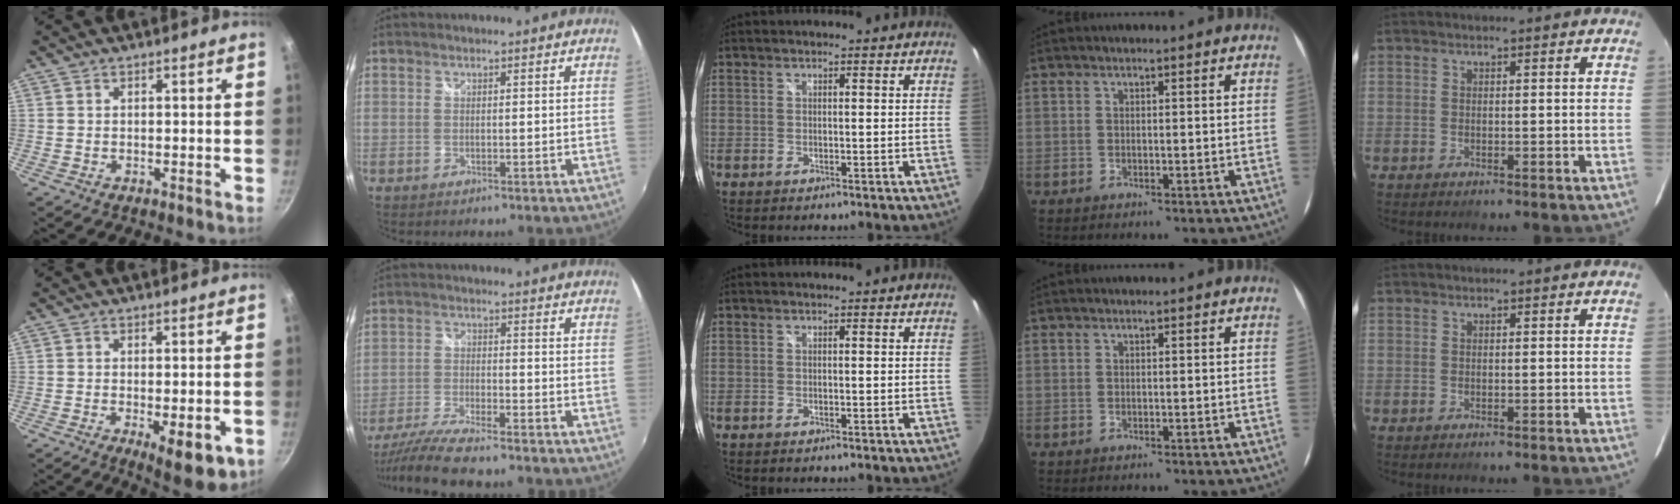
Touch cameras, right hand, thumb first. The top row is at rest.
{"thumb": {"total": 9.3, "force": [-2.8, 3.4, 8.2], "torque": [-0.102, -0.006, -0.029]}, "index": {"total": 10.3, "force": [-9.0, 0.8, 5.0], "torque": [-0.117, -0.024, -0.168]}}